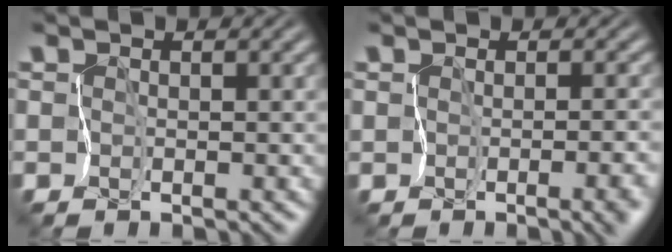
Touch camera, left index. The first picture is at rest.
{"total": 3.2, "force": [-1.7, 1.4, 2.3], "torque": [-0.005, -0.003, -0.010]}